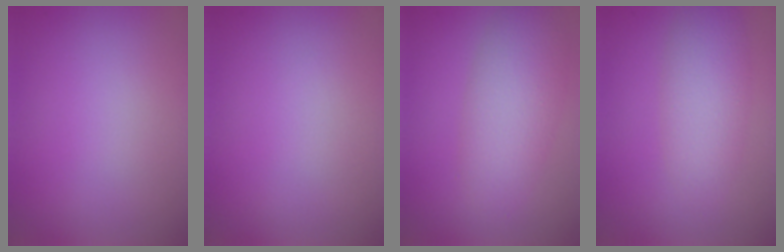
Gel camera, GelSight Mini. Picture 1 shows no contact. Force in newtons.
{"total": 0.0}
{"total": 4.8, "press": 4.8, "slide": 0.4}
{"total": 3.6, "press": 3.6, "slide": 0.1}